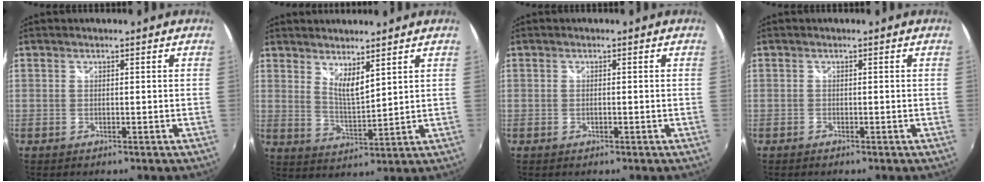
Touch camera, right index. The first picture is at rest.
{"total": 5.3, "force": [4.0, 1.1, 3.3], "torque": [-0.055, -0.012, 0.069]}
{"total": 0.8, "force": [-0.3, 0.4, 0.5], "torque": [-0.012, -0.001, -0.006]}
{"total": 0.7, "force": [-0.6, 0.3, 0.2], "torque": [-0.005, -0.003, -0.013]}